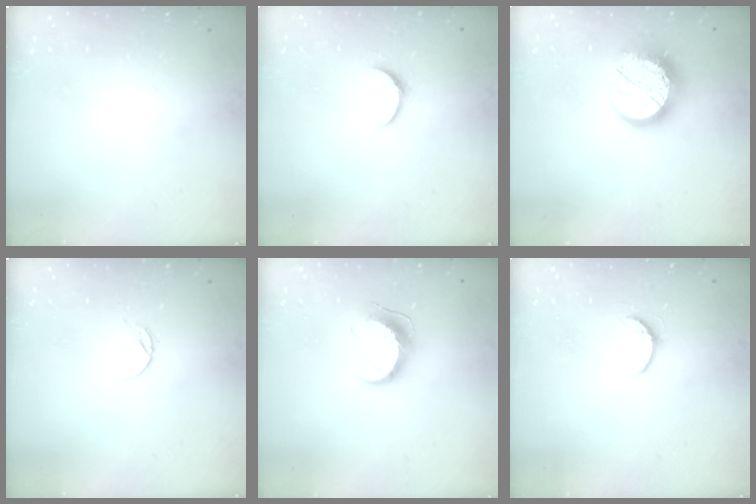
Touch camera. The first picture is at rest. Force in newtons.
{"total": 6.7, "press": 6.7, "slide": 0.4}
{"total": 14.3, "press": 14.3, "slide": 1.0}
{"total": 4.8, "press": 4.8, "slide": 0.5}
{"total": 9.8, "press": 9.8, "slide": 0.5}
{"total": 6.1, "press": 6.0, "slide": 0.5}